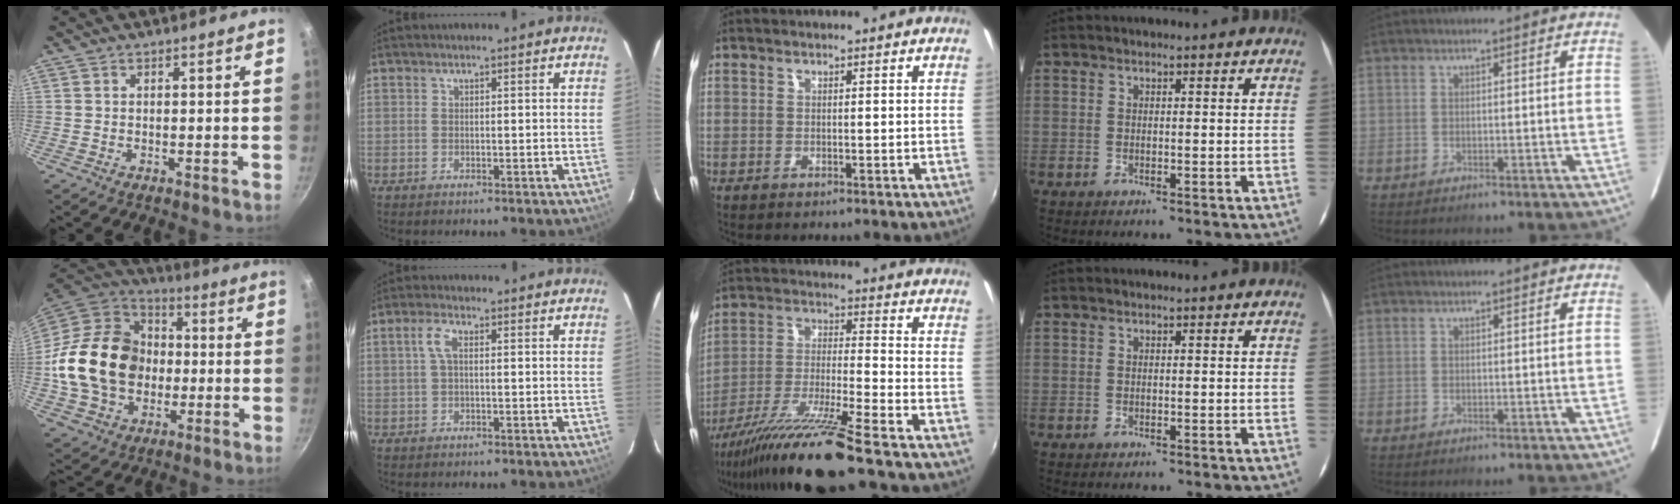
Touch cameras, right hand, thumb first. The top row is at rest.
{"thumb": {"total": 22.2, "force": [-1.8, 17.8, 13.2], "torque": [-0.214, 0.041, -0.027]}, "index": {"total": 3.0, "force": [0.5, 1.1, 2.8], "torque": [-0.060, 0.009, 0.009]}, "middle": {"total": 13.7, "force": [-10.8, -1.8, 8.2], "torque": [-0.162, -0.023, -0.195]}}